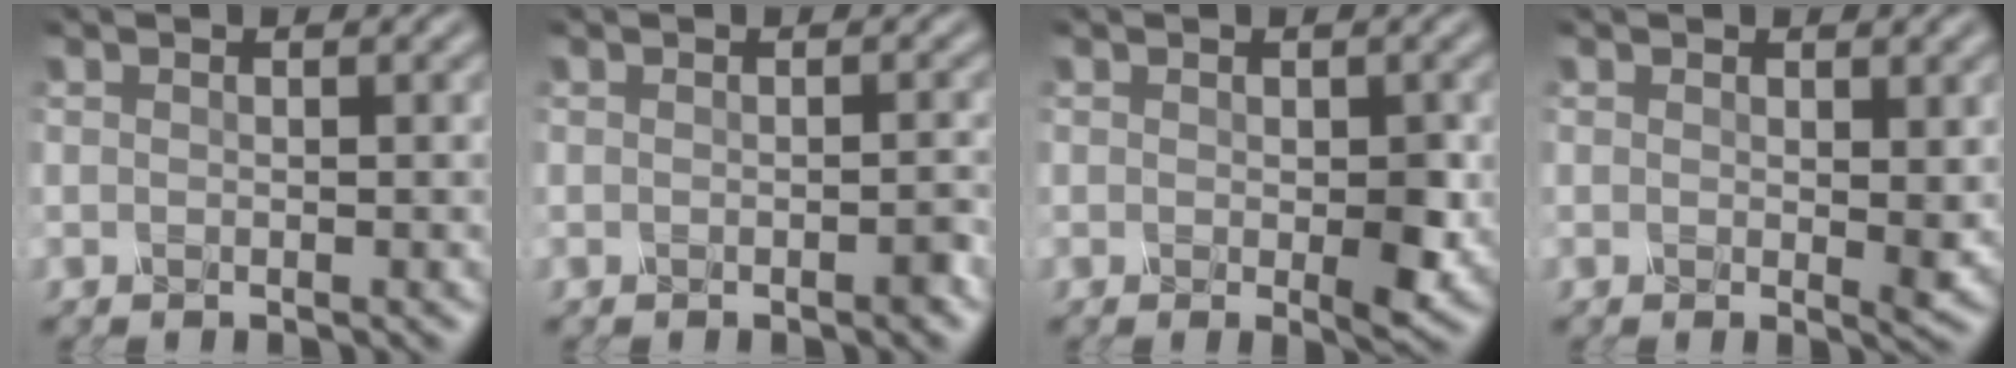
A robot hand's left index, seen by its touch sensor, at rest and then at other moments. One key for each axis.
{"total": 1.4, "fx": -1.1, "fy": 0.1, "fz": 0.9, "tx": -0.013, "ty": 0.003, "tz": -0.013}
{"total": 2.2, "fx": -0.7, "fy": 0.8, "fz": 2.0, "tx": -0.044, "ty": -0.001, "tz": -0.004}
{"total": 1.6, "fx": 0.0, "fy": 0.2, "fz": 1.6, "tx": -0.038, "ty": -0.005, "tz": 0.006}